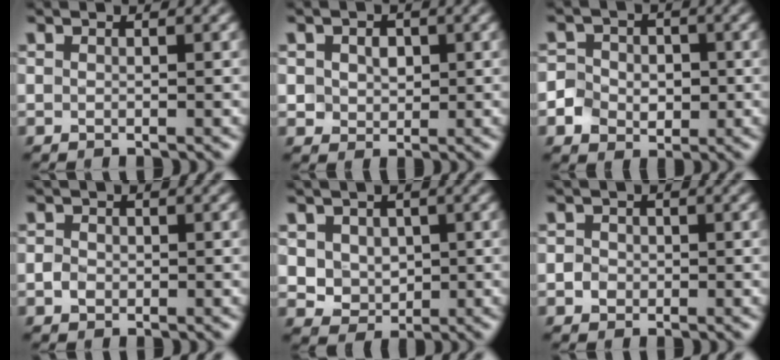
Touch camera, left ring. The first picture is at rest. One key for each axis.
{"total": 2.5, "fx": 0.5, "fy": 2.0, "fz": 1.4, "tx": -0.026, "ty": 0.003, "tz": 0.003}
{"total": 4.2, "fx": -1.0, "fy": 3.7, "fz": 1.6, "tx": -0.018, "ty": 0.005, "tz": -0.034}
{"total": 1.3, "fx": -0.3, "fy": 1.1, "fz": 0.6, "tx": -0.012, "ty": 0.000, "tz": -0.009}
{"total": 3.5, "fx": 0.8, "fy": 3.0, "fz": 1.6, "tx": -0.041, "ty": -0.006, "tz": 0.027}
{"total": 1.5, "fx": -0.2, "fy": 1.4, "fz": 0.5, "tx": -0.001, "ty": 0.000, "tz": -0.005}